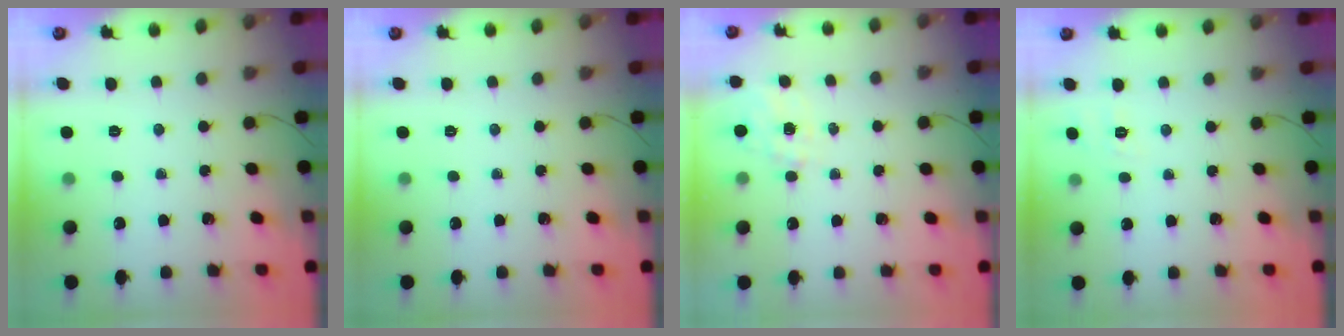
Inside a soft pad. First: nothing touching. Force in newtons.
{"total": 0.0}
{"total": 5.5, "press": 5.3, "slide": 1.3}
{"total": 6.7, "press": 6.5, "slide": 1.8}